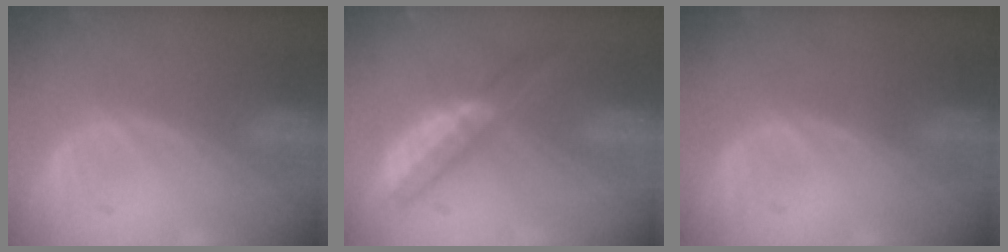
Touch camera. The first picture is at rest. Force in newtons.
{"total": 4.9, "press": 4.8, "slide": 0.7}
{"total": 0.0}